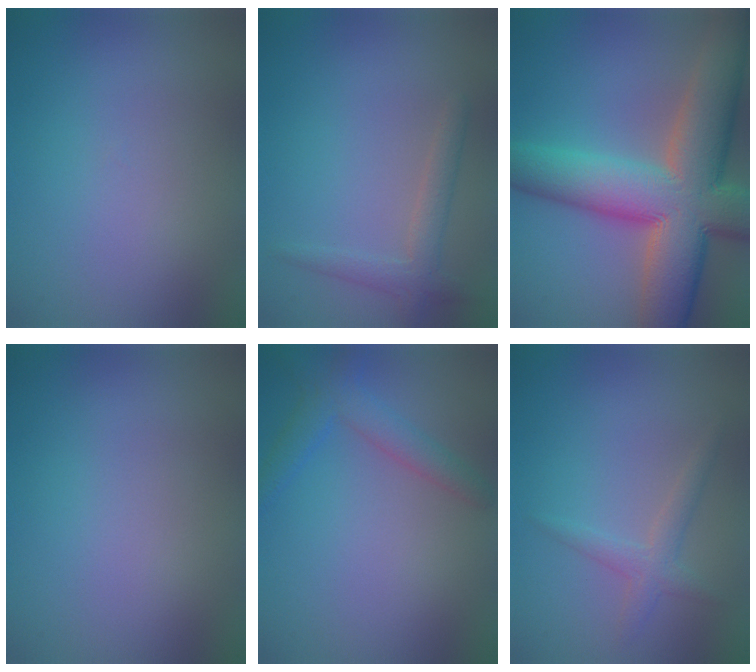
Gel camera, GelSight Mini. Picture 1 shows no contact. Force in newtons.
{"total": 2.2, "press": 2.2, "slide": 0.1}
{"total": 13.7, "press": 13.7, "slide": 0.8}
{"total": 0.0}
{"total": 2.7, "press": 2.7, "slide": 0.2}
{"total": 1.9, "press": 1.9, "slide": 0.1}